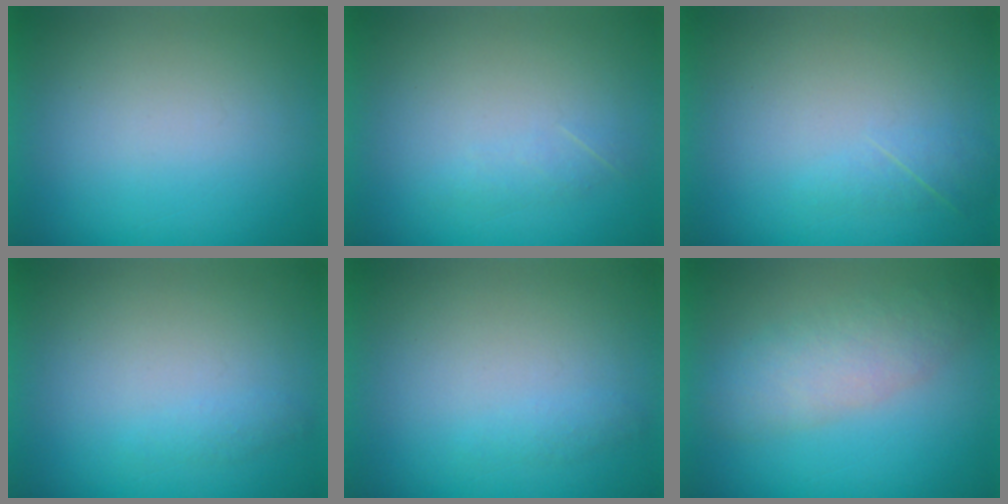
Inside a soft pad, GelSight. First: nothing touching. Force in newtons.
{"total": 1.3}
{"total": 1.9}
{"total": 1.2}
{"total": 1.2}
{"total": 3.7}